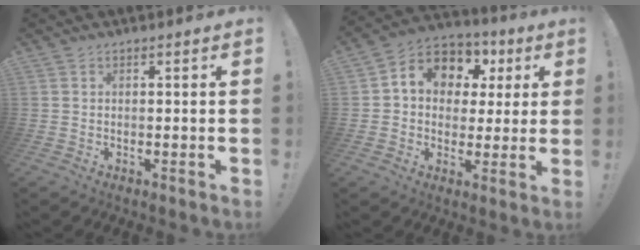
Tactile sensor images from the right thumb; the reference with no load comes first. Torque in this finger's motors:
{"motor_torque": [0.53, 0.53, 0.16, -0.05, 0.09]}